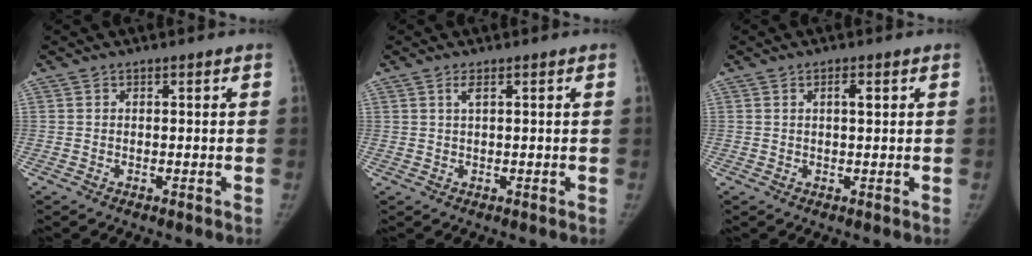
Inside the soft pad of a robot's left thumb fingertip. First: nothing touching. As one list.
[{"total": 1.0, "force": [0.5, 0.0, 0.8], "torque": [-0.024, 0.001, 0.013]}, {"total": 2.0, "force": [0.7, 0.6, 1.7], "torque": [-0.028, -0.001, 0.012]}]